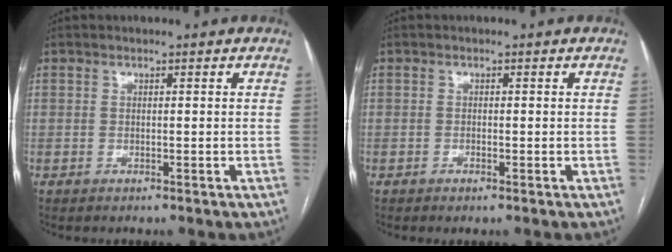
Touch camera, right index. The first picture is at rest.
{"total": 0.5, "force": [-0.4, 0.1, 0.4], "torque": [-0.008, 0.000, -0.006]}